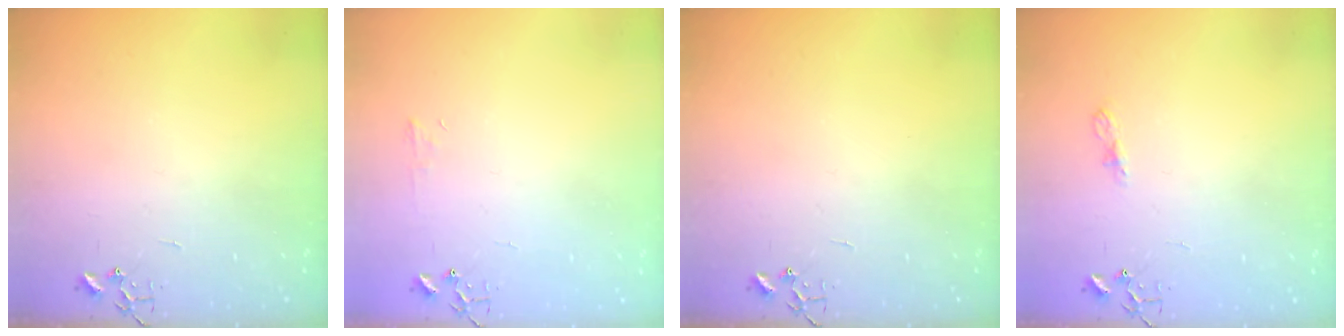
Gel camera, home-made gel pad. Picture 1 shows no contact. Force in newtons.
{"total": 4.8, "press": 4.7, "slide": 0.7}
{"total": 0.0}
{"total": 6.2, "press": 6.2, "slide": 0.8}